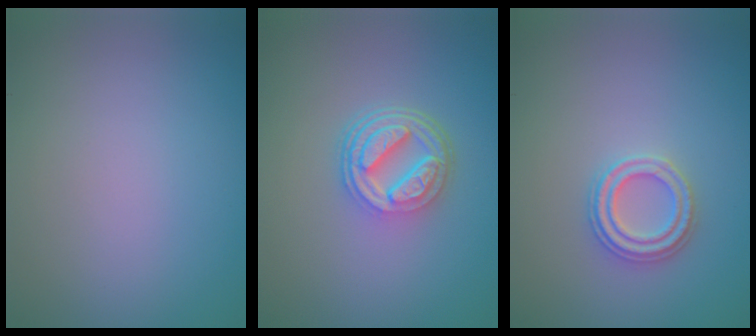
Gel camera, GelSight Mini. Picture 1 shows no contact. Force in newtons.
{"total": 5.2, "press": 3.9, "slide": 3.4}
{"total": 2.4, "press": 2.4, "slide": 0.2}